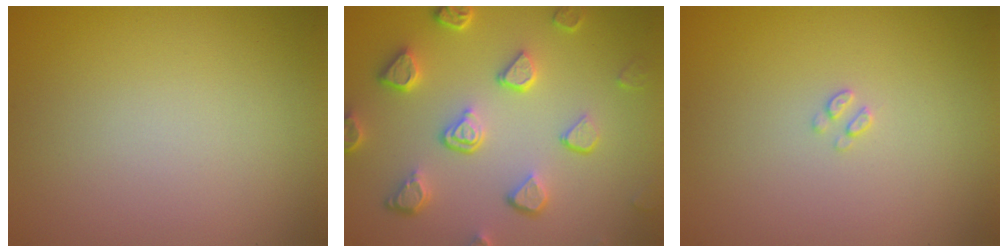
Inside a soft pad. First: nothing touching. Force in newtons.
{"total": 5.3, "press": 4.1, "slide": 3.3}
{"total": 0.7, "press": 0.6, "slide": 0.1}